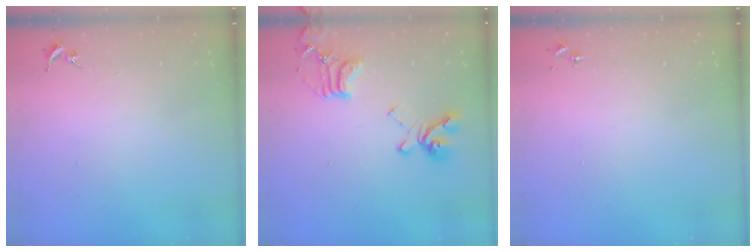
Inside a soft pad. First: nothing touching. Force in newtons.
{"total": 18.0, "press": 17.9, "slide": 1.9}
{"total": 0.0}